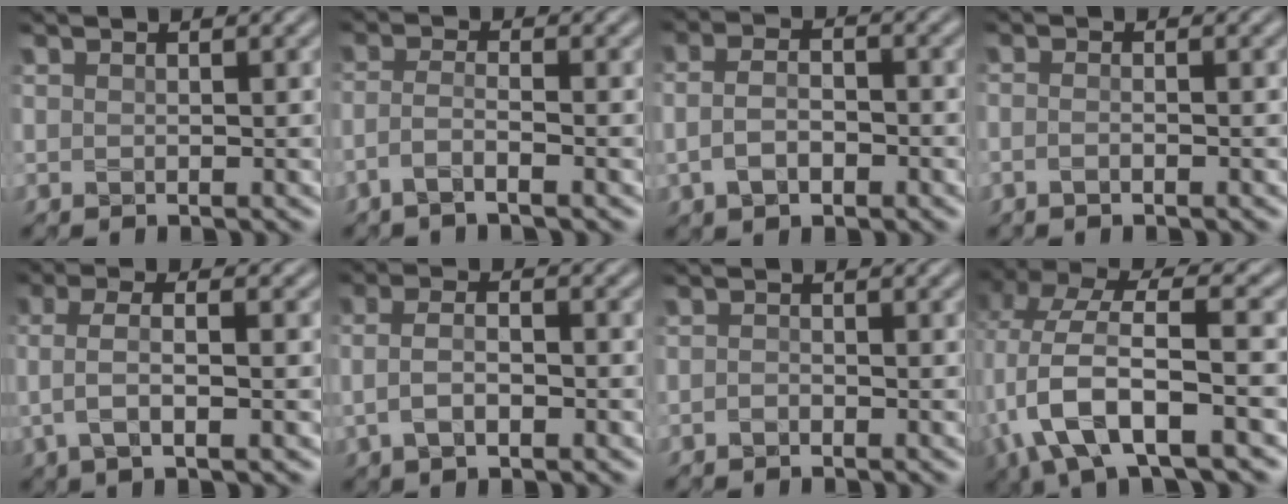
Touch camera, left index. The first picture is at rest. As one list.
[{"total": 2.4, "force": [-1.4, 0.5, 1.9], "torque": [-0.036, 0.002, -0.040]}, {"total": 3.3, "force": [-0.8, 1.7, 2.7], "torque": [-0.057, -0.002, -0.020]}, {"total": 1.3, "force": [-0.5, 0.5, 1.1], "torque": [-0.012, -0.002, -0.016]}, {"total": 4.2, "force": [-0.2, 1.5, 3.9], "torque": [-0.078, 0.003, -0.007]}, {"total": 3.9, "force": [-0.7, 1.6, 3.5], "torque": [-0.065, -0.001, -0.017]}, {"total": 0.6, "force": [-0.5, 0.3, 0.3], "torque": [-0.006, -0.001, -0.010]}, {"total": 8.7, "force": [-2.4, 3.4, 7.7], "torque": [-0.153, 0.008, -0.052]}]